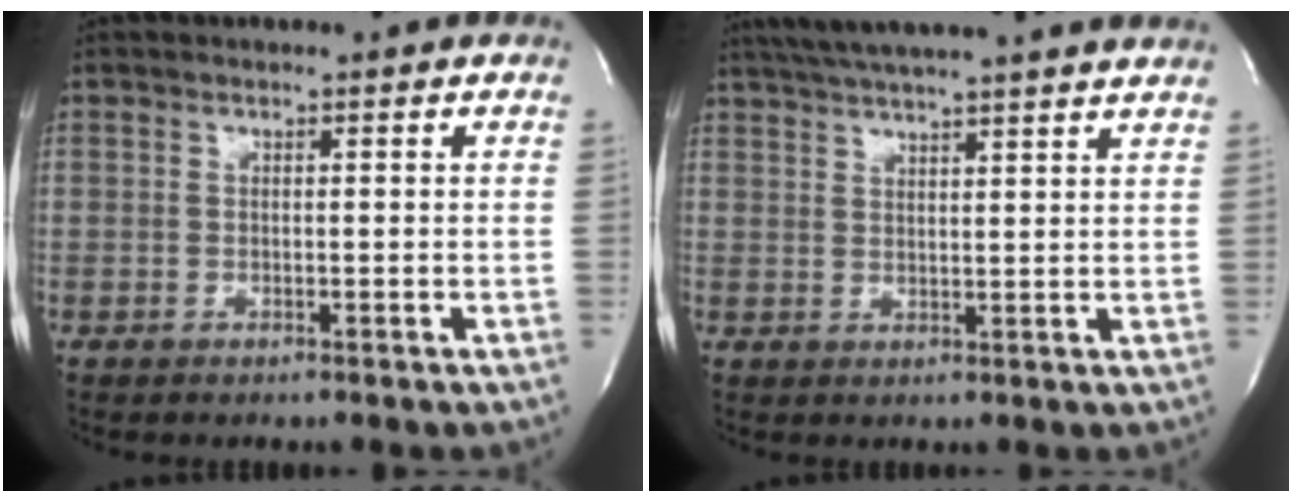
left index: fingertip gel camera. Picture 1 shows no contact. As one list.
[{"total": 17.1, "force": [15.0, 0.2, 8.2], "torque": [-0.143, 0.029, 0.203]}]